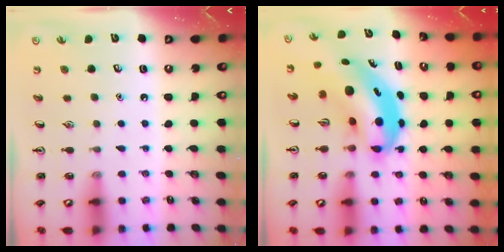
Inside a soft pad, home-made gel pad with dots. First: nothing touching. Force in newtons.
{"total": 8.4, "press": 8.1, "slide": 2.2}